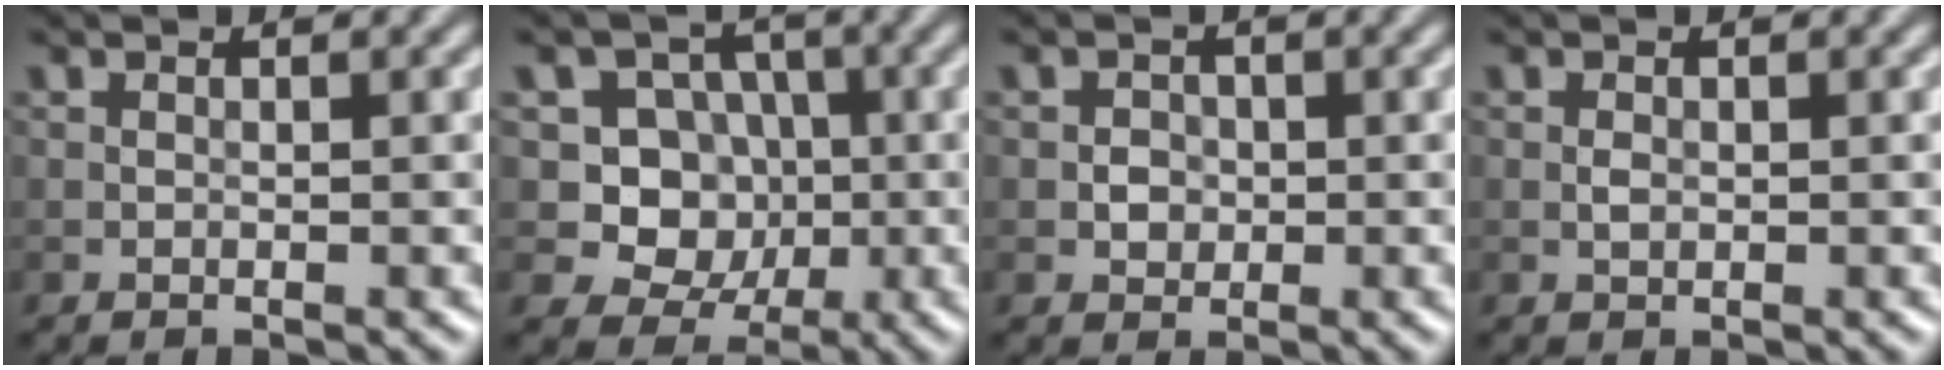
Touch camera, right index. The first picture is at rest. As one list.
[{"total": 6.8, "force": [0.2, 6.3, 2.4], "torque": [-0.033, 0.017, -0.017]}, {"total": 1.5, "force": [-0.2, 1.4, 0.6], "torque": [-0.006, -0.002, -0.005]}, {"total": 0.7, "force": [-0.1, 0.5, 0.5], "torque": [-0.009, 0.000, -0.001]}]